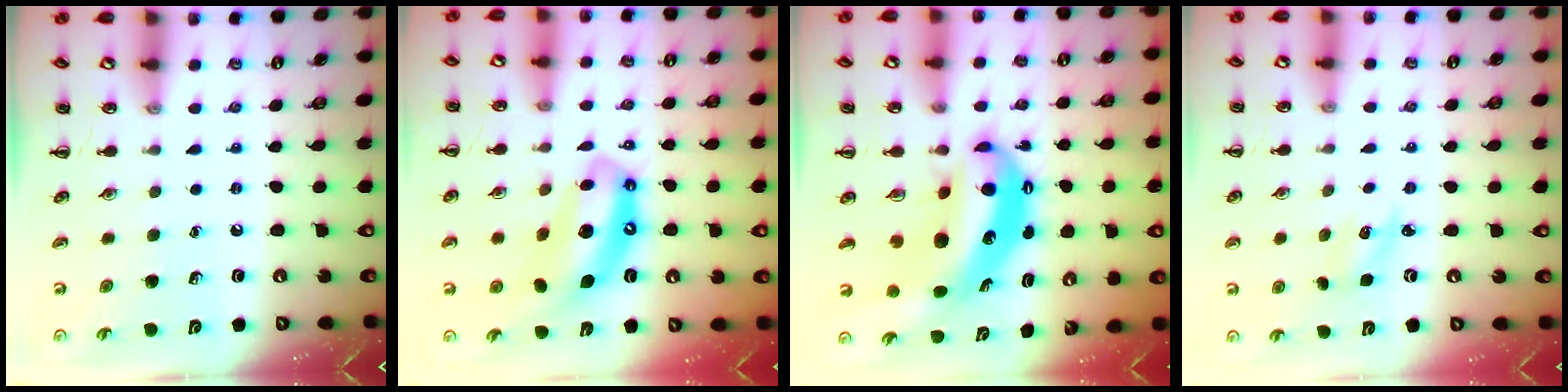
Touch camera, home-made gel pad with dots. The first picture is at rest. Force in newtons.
{"total": 12.4, "press": 12.0, "slide": 3.2}
{"total": 10.2, "press": 9.9, "slide": 2.3}
{"total": 1.8, "press": 1.8, "slide": 0.5}